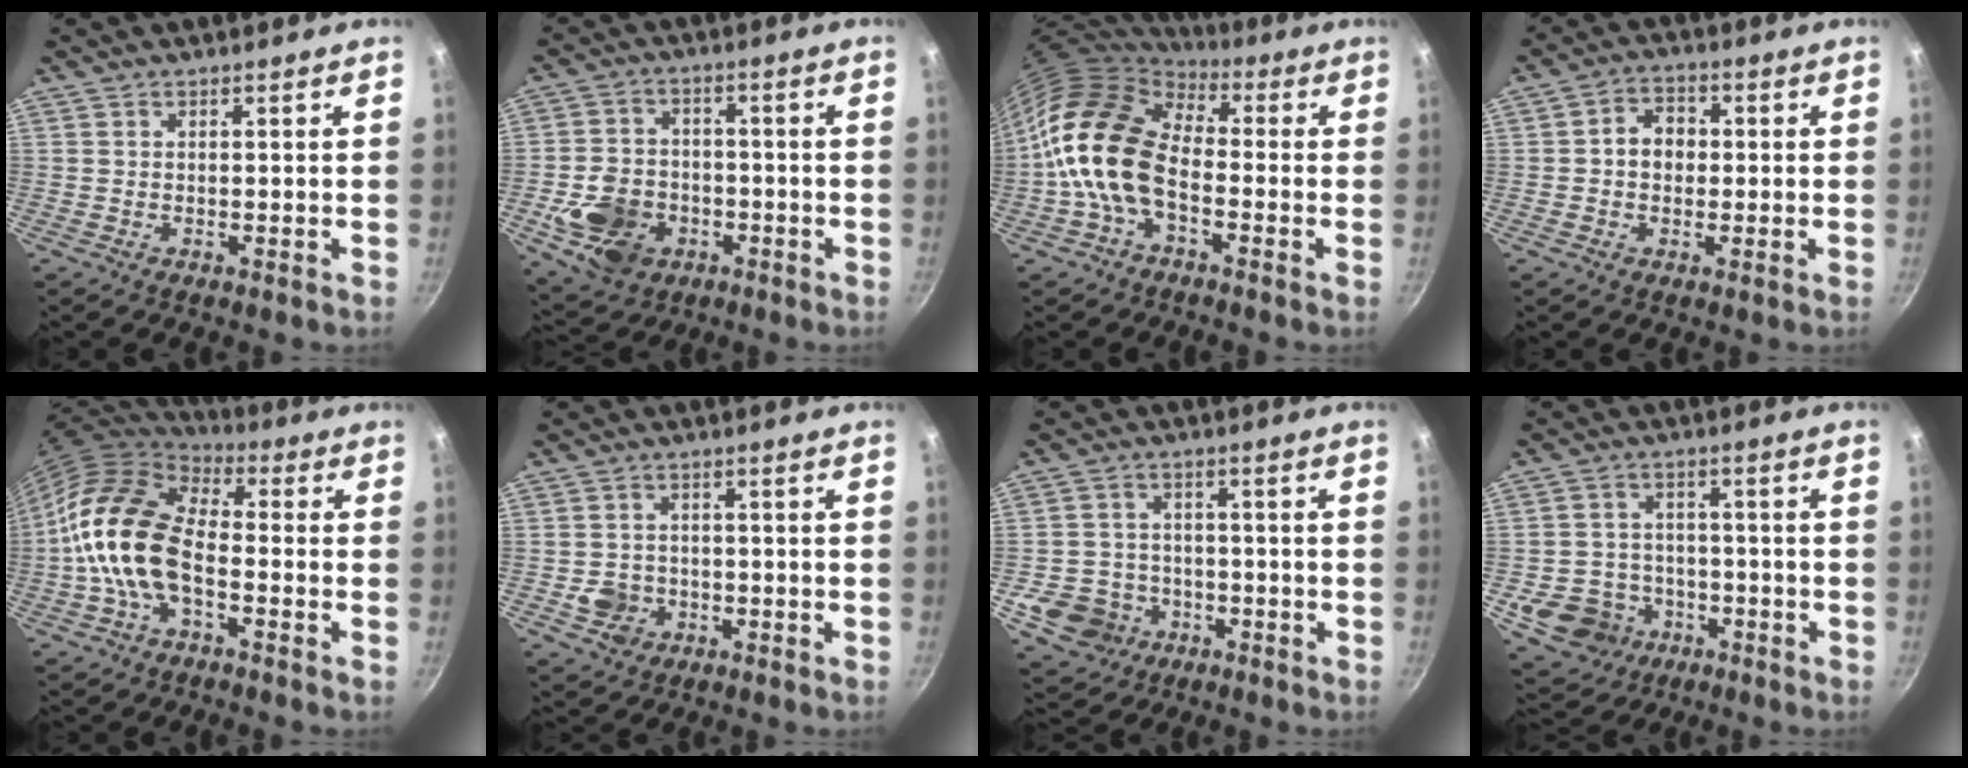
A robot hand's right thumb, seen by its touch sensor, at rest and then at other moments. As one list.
[{"total": 12.0, "force": [-3.9, 9.3, 6.6], "torque": [-0.106, 0.023, -0.063]}, {"total": 14.5, "force": [-3.0, 9.0, 10.9], "torque": [-0.173, 0.033, -0.074]}, {"total": 5.7, "force": [0.1, 4.6, 3.3], "torque": [-0.025, 0.013, -0.007]}, {"total": 15.5, "force": [-3.1, 8.8, 12.4], "torque": [-0.205, 0.033, -0.074]}, {"total": 4.9, "force": [-1.3, 4.3, 1.8], "torque": [-0.016, 0.018, -0.016]}, {"total": 9.4, "force": [-3.8, 8.0, 3.3], "torque": [-0.038, 0.032, -0.055]}, {"total": 10.7, "force": [-4.4, 8.9, 4.1], "torque": [-0.052, 0.038, -0.063]}]